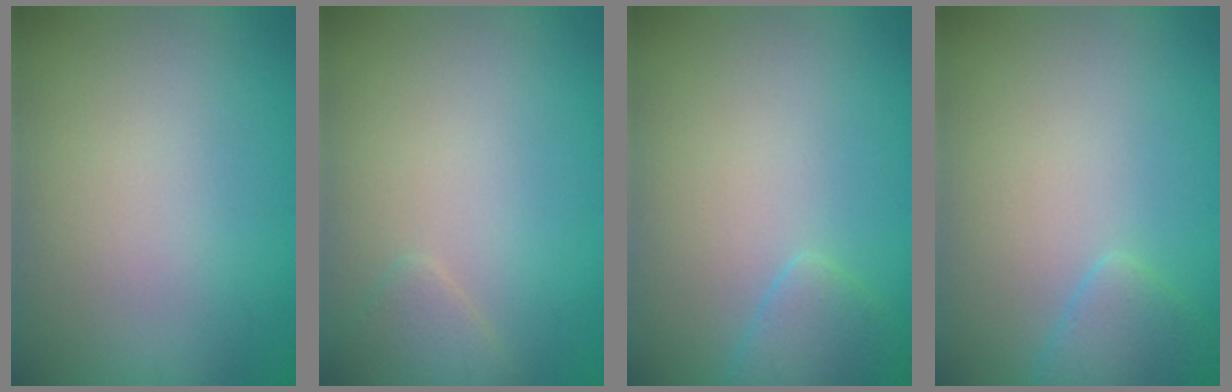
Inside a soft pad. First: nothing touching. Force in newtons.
{"total": 1.6, "press": 1.6, "slide": 0.1}
{"total": 2.1, "press": 2.1, "slide": 0.2}
{"total": 2.1, "press": 2.1, "slide": 0.2}